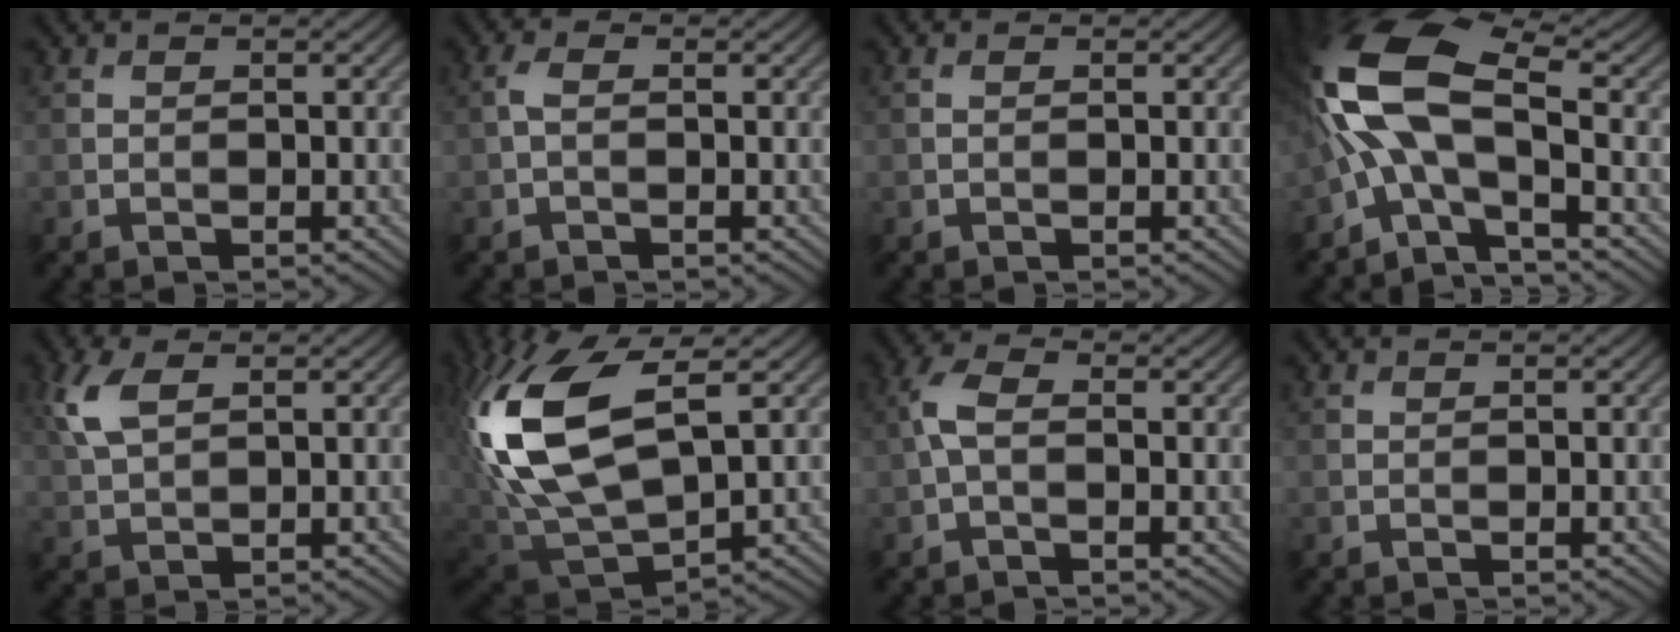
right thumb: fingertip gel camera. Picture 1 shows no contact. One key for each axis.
{"total": 1.5, "fx": -0.2, "fy": 0.7, "fz": 1.3, "tx": -0.036, "ty": 0.005, "tz": -0.007}
{"total": 0.0}
{"total": 12.7, "fx": -1.0, "fy": 5.3, "fz": 11.6, "tx": -0.261, "ty": 0.016, "tz": -0.041}
{"total": 5.0, "fx": 2.1, "fy": 2.5, "fz": 3.9, "tx": -0.109, "ty": 0.009, "tz": 0.043}
{"total": 15.6, "fx": 3.5, "fy": 8.4, "fz": 12.6, "tx": -0.317, "ty": 0.003, "tz": 0.076}
{"total": 3.4, "fx": -0.1, "fy": 1.7, "fz": 2.9, "tx": -0.073, "ty": 0.011, "tz": -0.010}
{"total": 0.0}